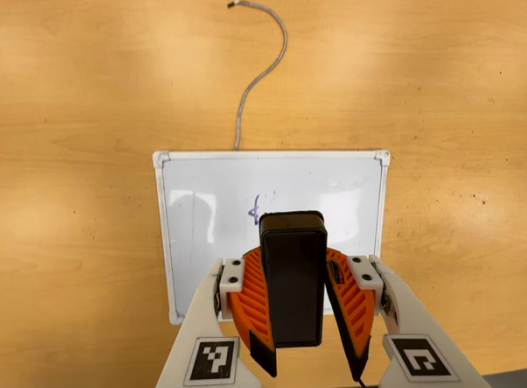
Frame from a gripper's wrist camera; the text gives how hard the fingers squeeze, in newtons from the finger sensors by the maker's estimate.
{"total": 10.0, "left": 10.1, "right": 9.9}